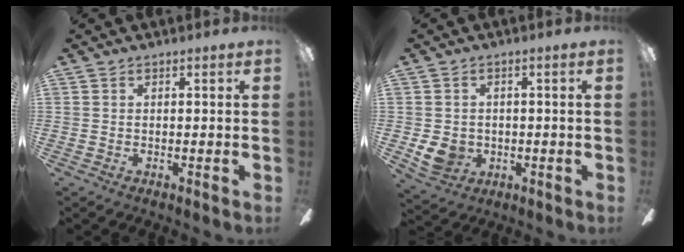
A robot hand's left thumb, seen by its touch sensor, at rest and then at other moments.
{"total": 5.8, "force": [-0.6, 5.2, 2.6], "torque": [-0.055, 0.004, -0.010]}